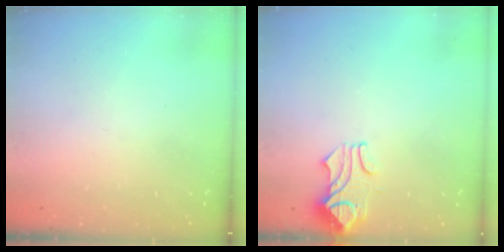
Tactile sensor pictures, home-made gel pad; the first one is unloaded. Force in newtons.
{"total": 1.0, "press": 0.2, "slide": 1.0}